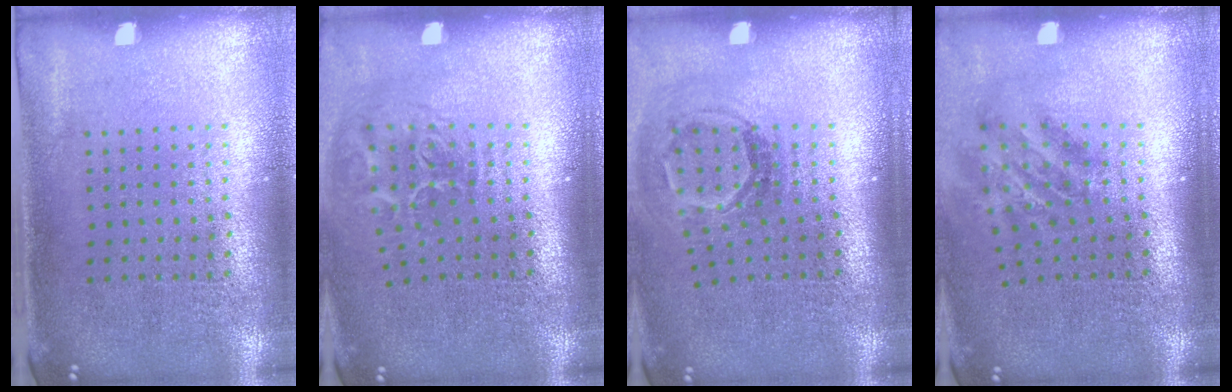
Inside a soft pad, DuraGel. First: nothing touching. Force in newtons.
{"total": 2.1, "press": 1.3, "slide": 1.6}
{"total": 1.8, "press": 1.2, "slide": 1.4}
{"total": 1.9, "press": 1.2, "slide": 1.4}